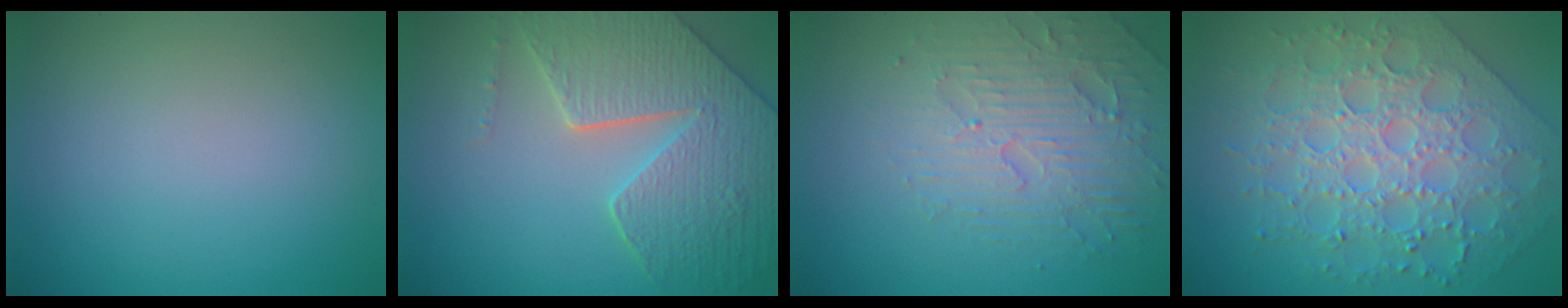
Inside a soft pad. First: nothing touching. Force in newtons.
{"total": 8.0, "press": 6.1, "slide": 5.2}
{"total": 4.5, "press": 3.6, "slide": 2.7}
{"total": 6.5, "press": 5.8, "slide": 3.0}